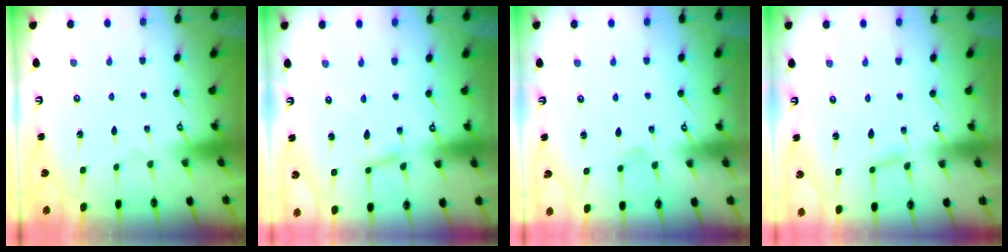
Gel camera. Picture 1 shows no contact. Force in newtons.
{"total": 2.2, "press": 2.2, "slide": 0.2}
{"total": 3.7, "press": 3.7, "slide": 0.6}
{"total": 4.9, "press": 4.8, "slide": 0.7}